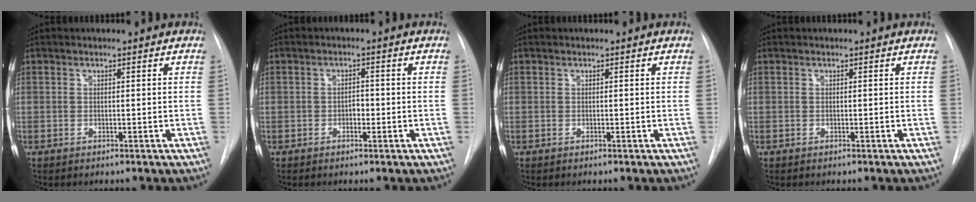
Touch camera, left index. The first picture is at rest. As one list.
[{"total": 1.7, "force": [-0.7, 0.9, 1.2], "torque": [-0.014, 0.003, -0.011]}, {"total": 0.0}, {"total": 0.0}]